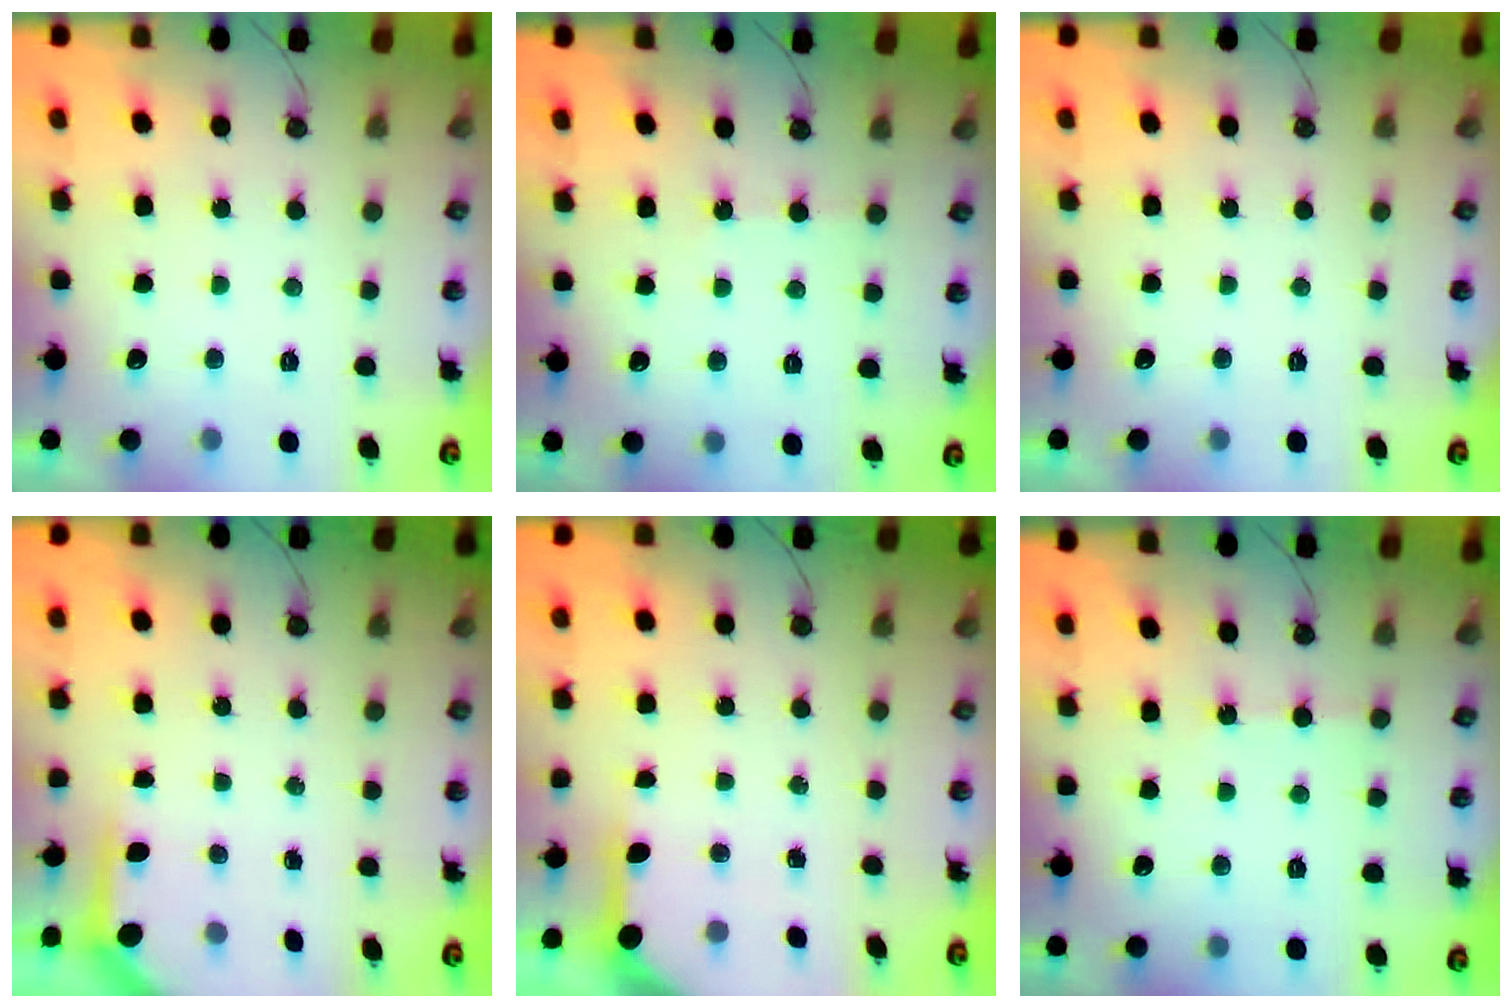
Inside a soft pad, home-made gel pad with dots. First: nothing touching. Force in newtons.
{"total": 1.6, "press": 1.5, "slide": 0.3}
{"total": 0.0}
{"total": 3.8, "press": 3.8, "slide": 0.4}
{"total": 6.0, "press": 6.0, "slide": 0.5}
{"total": 2.4, "press": 2.4, "slide": 0.2}